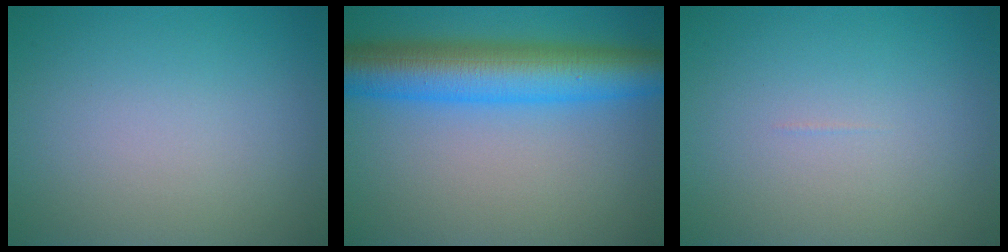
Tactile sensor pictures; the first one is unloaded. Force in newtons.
{"total": 9.2, "press": 9.2, "slide": 0.1}
{"total": 0.0}